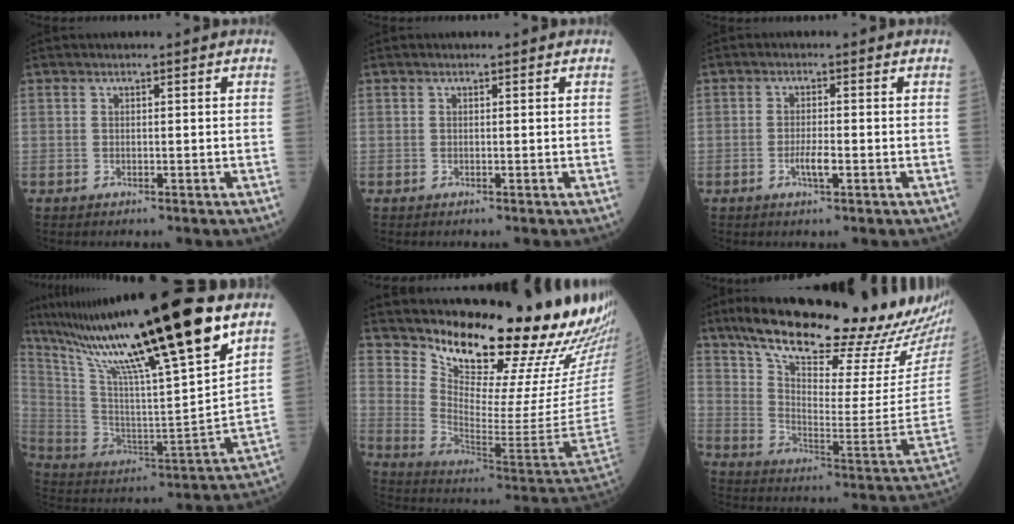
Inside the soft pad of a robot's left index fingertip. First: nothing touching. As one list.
[{"total": 0.0}, {"total": 2.5, "force": [-0.9, 0.4, 2.3], "torque": [-0.046, -0.001, -0.017]}, {"total": 27.6, "force": [19.8, 0.4, 19.2], "torque": [-0.335, -0.008, 0.341]}, {"total": 25.1, "force": [22.0, 2.1, 11.9], "torque": [-0.195, -0.129, 0.298]}, {"total": 27.1, "force": [22.9, 2.9, 14.2], "torque": [-0.227, -0.064, 0.320]}]